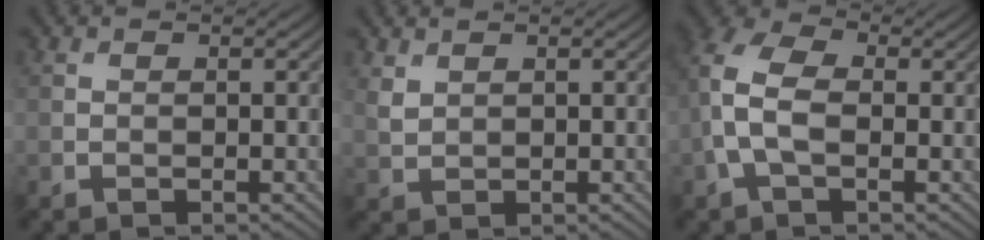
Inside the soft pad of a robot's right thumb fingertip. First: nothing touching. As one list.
[{"total": 1.7, "force": [1.2, 0.9, 0.8], "torque": [-0.026, -0.002, 0.030]}, {"total": 7.1, "force": [-0.3, 4.2, 5.8], "torque": [-0.146, 0.014, -0.022]}]